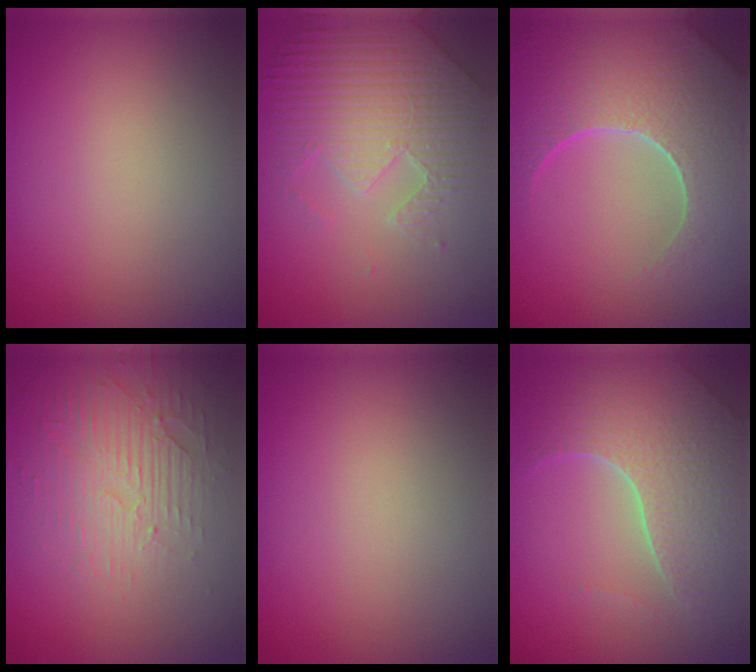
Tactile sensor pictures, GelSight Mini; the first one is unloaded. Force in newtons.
{"total": 7.6, "press": 5.7, "slide": 5.0}
{"total": 9.3, "press": 6.6, "slide": 6.5}
{"total": 4.1, "press": 3.3, "slide": 2.4}
{"total": 0.0}
{"total": 7.4, "press": 5.3, "slide": 5.2}